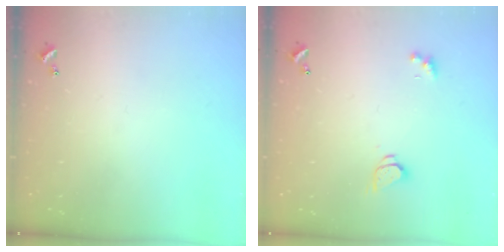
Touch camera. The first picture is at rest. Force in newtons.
{"total": 1.9, "press": 1.8, "slide": 0.3}